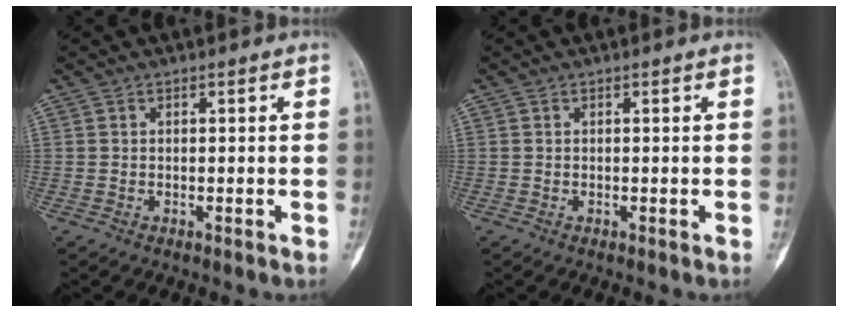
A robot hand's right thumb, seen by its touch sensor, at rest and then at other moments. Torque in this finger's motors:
{"motor_torque": [0.00, 0.01, 0.04, -0.05, 0.03]}